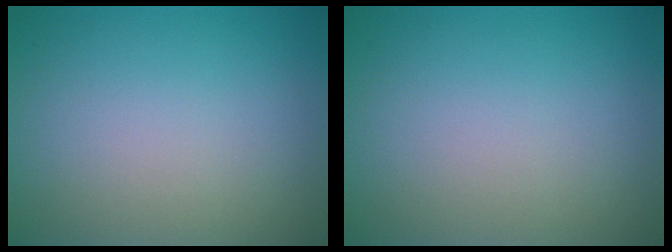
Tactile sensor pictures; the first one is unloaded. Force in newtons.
{"total": 0.0}